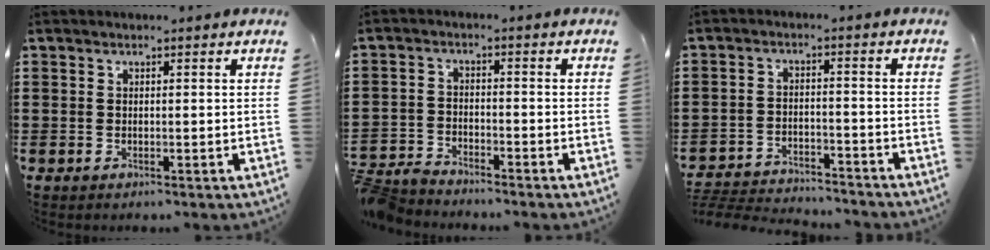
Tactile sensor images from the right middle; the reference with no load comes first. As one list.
[{"total": 3.6, "force": [-3.5, 0.4, 0.3], "torque": [-0.025, 0.000, -0.080]}, {"total": 4.3, "force": [-4.2, 0.5, 0.4], "torque": [-0.025, 0.000, -0.095]}]